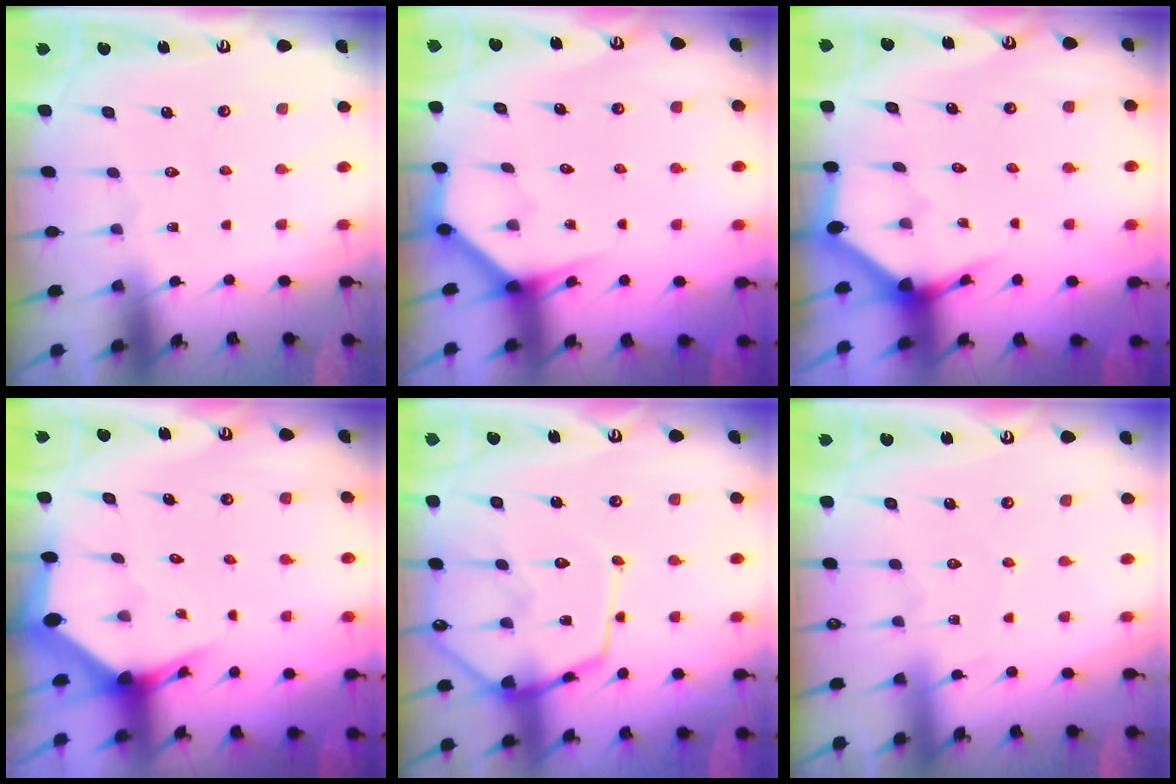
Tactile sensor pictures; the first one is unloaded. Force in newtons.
{"total": 4.0, "press": 4.0, "slide": 0.2}
{"total": 3.6, "press": 3.6, "slide": 0.2}
{"total": 3.7, "press": 3.7, "slide": 0.4}
{"total": 14.4, "press": 14.4, "slide": 1.4}
{"total": 2.9, "press": 2.8, "slide": 0.4}